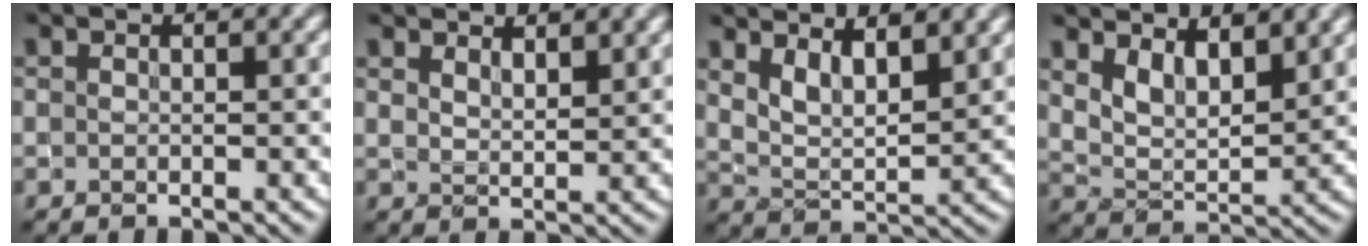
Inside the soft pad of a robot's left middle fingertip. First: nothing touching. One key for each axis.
{"total": 2.7, "fx": 2.3, "fy": 0.7, "fz": 1.2, "tx": -0.019, "ty": -0.001, "tz": 0.046}
{"total": 5.0, "fx": 3.3, "fy": 1.8, "fz": 3.3, "tx": -0.062, "ty": -0.001, "tz": 0.059}
{"total": 5.3, "fx": 3.4, "fy": 2.3, "fz": 3.3, "tx": -0.062, "ty": -0.006, "tz": 0.058}